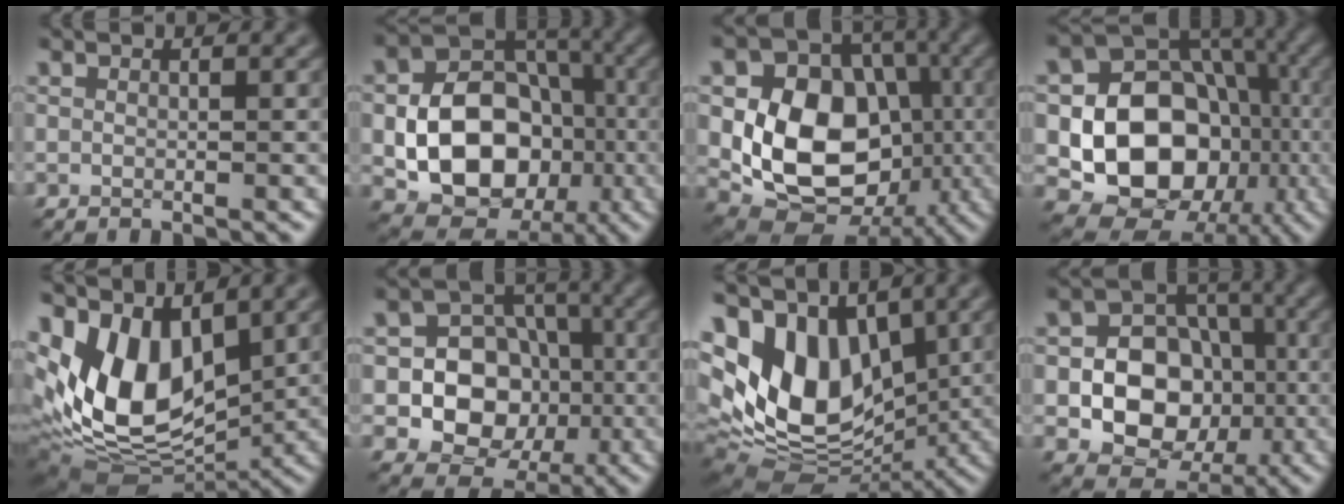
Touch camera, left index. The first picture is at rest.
{"total": 11.8, "force": [-2.3, 8.7, 7.7], "torque": [-0.127, 0.000, -0.043]}
{"total": 11.8, "force": [-1.1, 9.0, 7.6], "torque": [-0.131, -0.011, -0.023]}
{"total": 12.7, "force": [-2.1, 10.1, 7.5], "torque": [-0.106, -0.005, -0.048]}
{"total": 10.8, "force": [2.0, 6.4, 8.4], "torque": [-0.173, -0.016, 0.034]}
{"total": 9.4, "force": [-1.8, 8.0, 4.7], "torque": [-0.059, 0.003, -0.061]}
{"total": 13.0, "force": [1.6, 8.8, 9.5], "torque": [-0.190, -0.013, 0.033]}
{"total": 9.3, "force": [-1.8, 7.4, 5.4], "torque": [-0.068, 0.003, -0.051]}